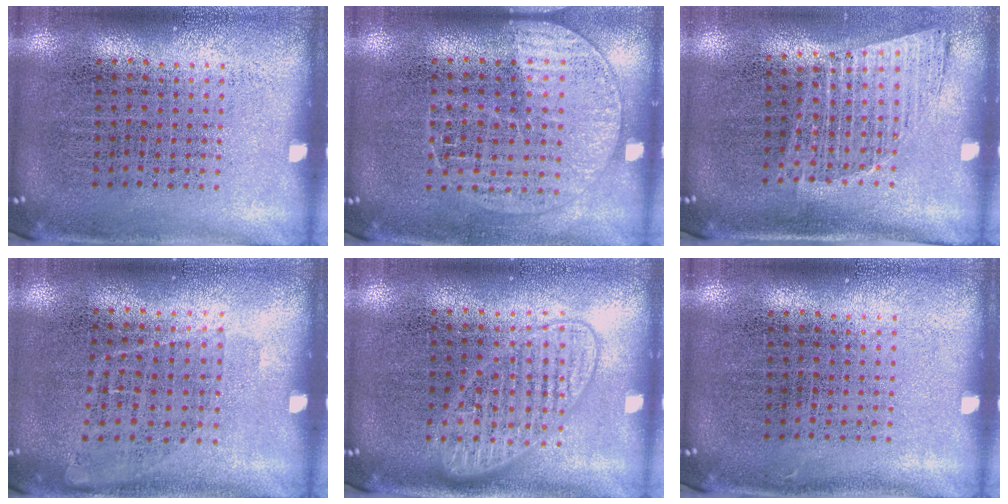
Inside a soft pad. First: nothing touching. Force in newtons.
{"total": 1.4, "press": 1.3, "slide": 0.5}
{"total": 1.0, "press": 1.0, "slide": 0.4}
{"total": 1.1, "press": 0.9, "slide": 0.7}
{"total": 1.5, "press": 1.5, "slide": 0.2}
{"total": 0.0}